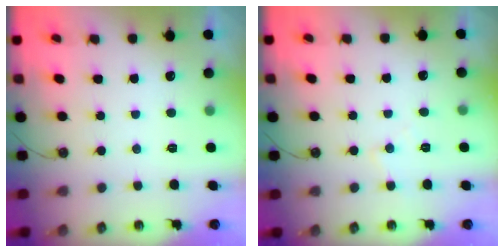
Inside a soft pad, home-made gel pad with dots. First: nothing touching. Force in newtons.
{"total": 5.5, "press": 5.5, "slide": 0.7}